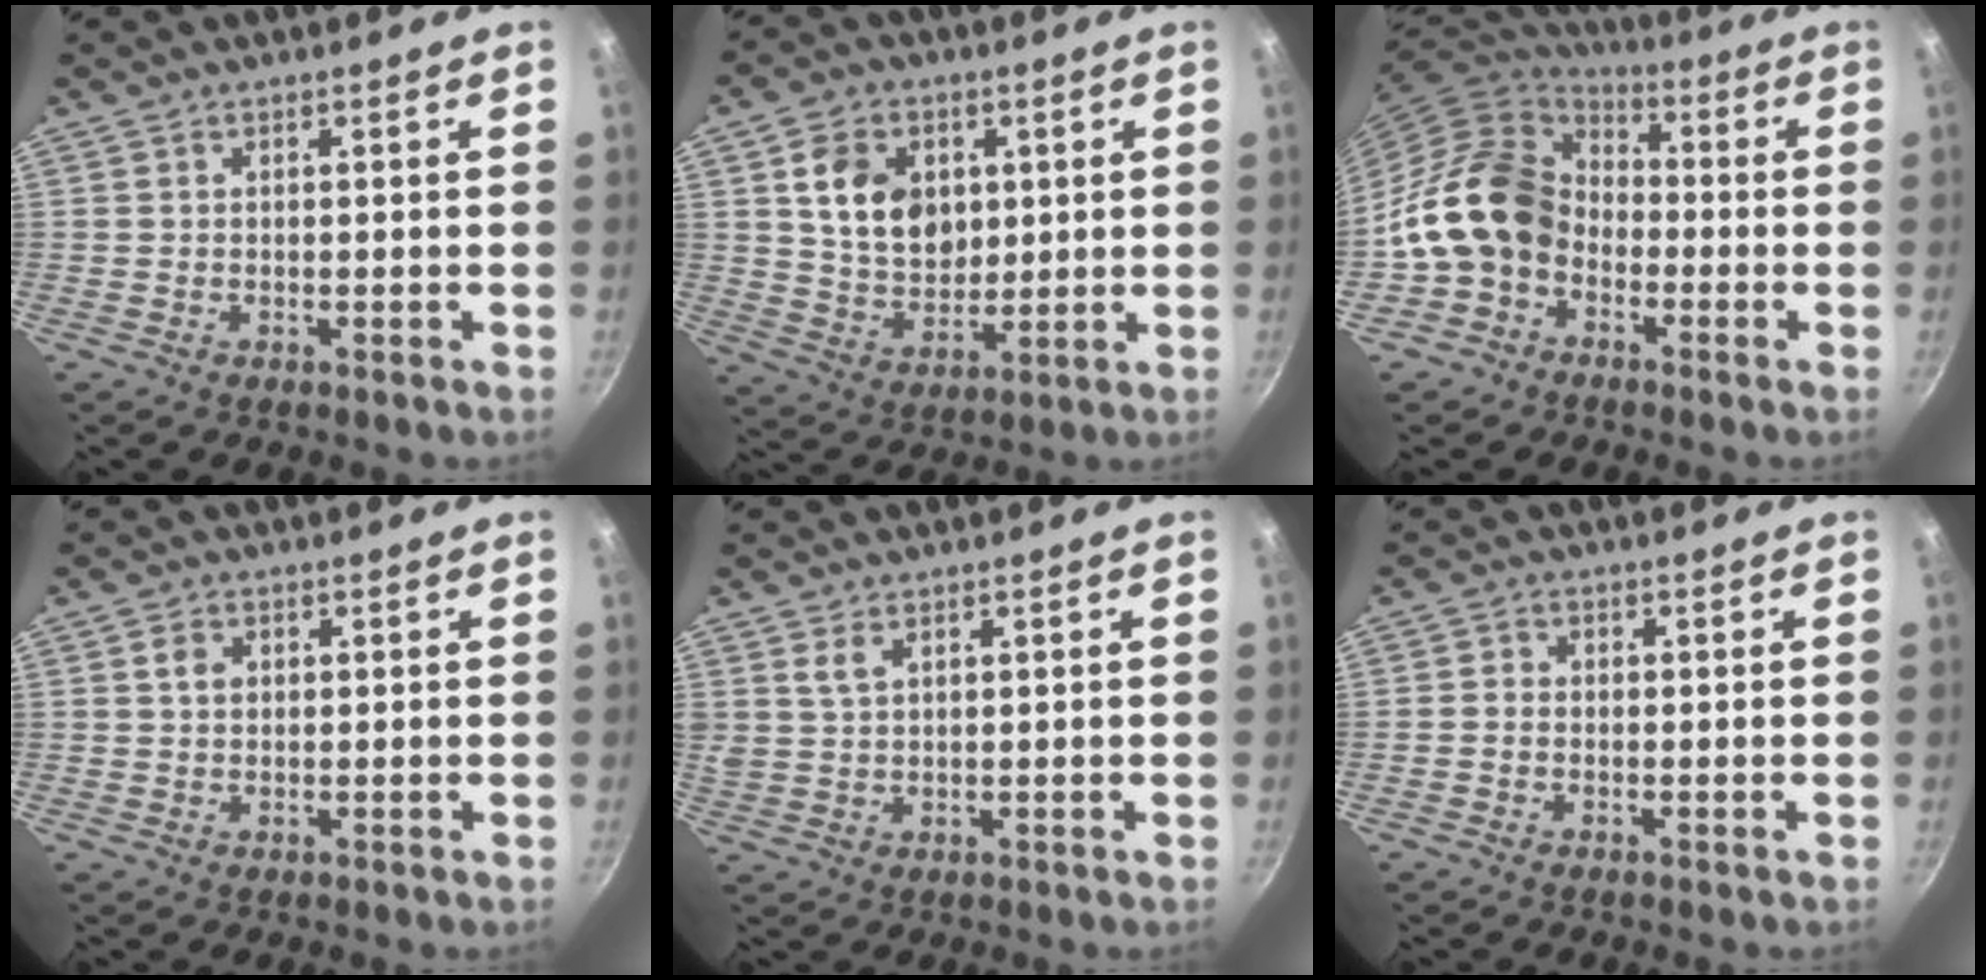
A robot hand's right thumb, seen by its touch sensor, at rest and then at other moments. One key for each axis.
{"total": 11.8, "fx": 3.0, "fy": 9.0, "fz": 6.9, "tx": -0.091, "ty": -0.013, "tz": 0.058}
{"total": 14.2, "fx": -3.8, "fy": 11.2, "fz": 7.8, "tx": -0.105, "ty": 0.048, "tz": -0.091}
{"total": 2.0, "fx": 0.5, "fy": 1.6, "fz": 1.2, "tx": -0.013, "ty": 0.003, "tz": 0.007}
{"total": 2.9, "fx": 1.6, "fy": 1.5, "fz": 1.8, "tx": -0.034, "ty": -0.006, "tz": 0.034}
{"total": 1.5, "fx": -0.7, "fy": 1.2, "fz": 0.6, "tx": -0.007, "ty": 0.009, "tz": -0.017}